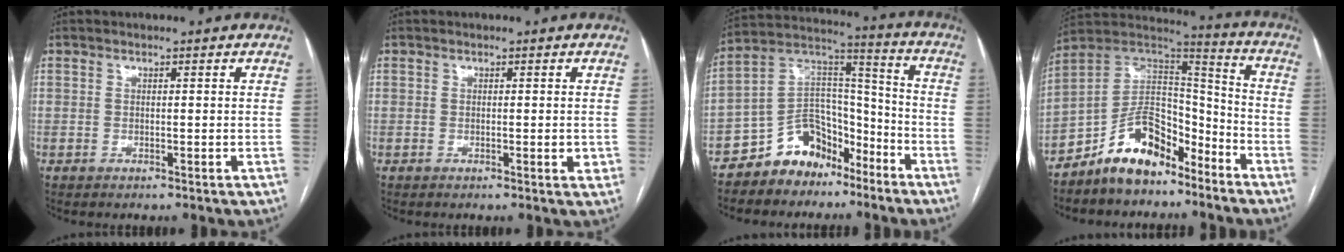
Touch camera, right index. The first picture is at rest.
{"total": 1.5, "force": [-0.2, 0.4, 1.5], "torque": [-0.024, -0.001, 0.000]}
{"total": 11.9, "force": [-8.6, 7.4, 3.9], "torque": [-0.072, 0.064, -0.153]}
{"total": 13.0, "force": [-9.2, 6.2, 6.8], "torque": [-0.123, 0.041, -0.168]}